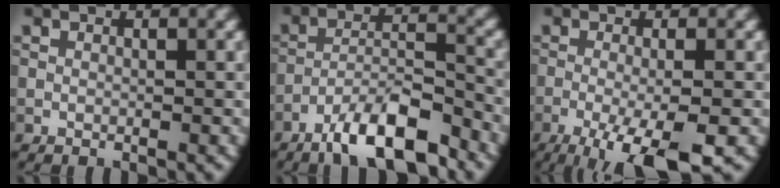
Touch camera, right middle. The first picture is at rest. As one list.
[{"total": 8.1, "force": [-5.9, 2.0, 5.1], "torque": [-0.081, 0.004, -0.106]}, {"total": 7.4, "force": [-3.6, 1.7, 6.2], "torque": [-0.091, -0.003, -0.062]}]